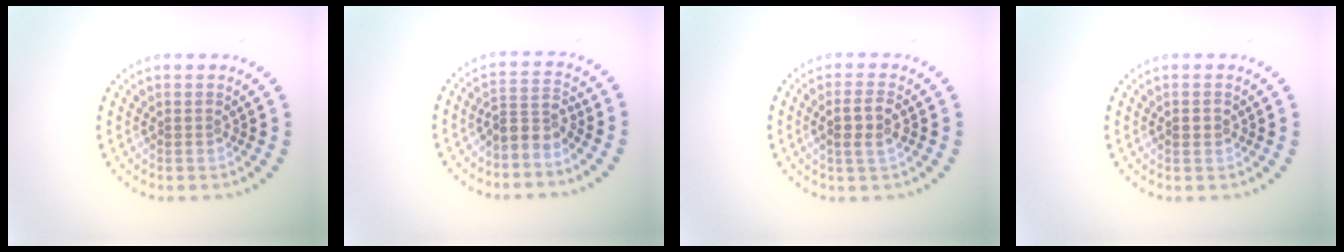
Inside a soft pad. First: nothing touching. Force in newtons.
{"total": 2.6, "press": 1.9, "slide": 1.7}
{"total": 2.4, "press": 2.2, "slide": 0.7}
{"total": 1.5, "press": 1.5, "slide": 0.1}